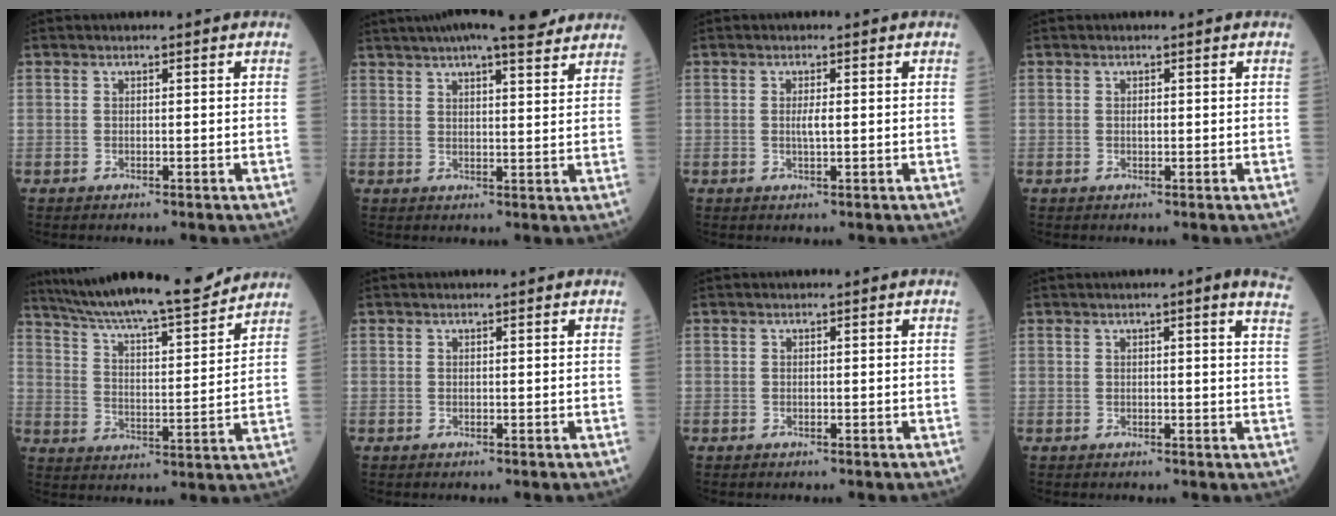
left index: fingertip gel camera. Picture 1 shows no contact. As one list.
[{"total": 14.1, "force": [11.7, 2.0, 7.5], "torque": [-0.122, 0.025, 0.159]}, {"total": 1.6, "force": [0.0, 0.1, 1.6], "torque": [-0.033, -0.001, 0.001]}, {"total": 0.6, "force": [0.0, 0.2, 0.5], "torque": [-0.011, 0.001, 0.000]}, {"total": 19.3, "force": [17.4, 1.2, 8.1], "torque": [-0.142, -0.007, 0.266]}, {"total": 0.7, "force": [0.6, 0.0, 0.4], "torque": [-0.008, 0.007, 0.009]}, {"total": 0.0}, {"total": 7.2, "force": [5.1, 0.2, 5.1], "torque": [-0.053, 0.001, 0.037]}]